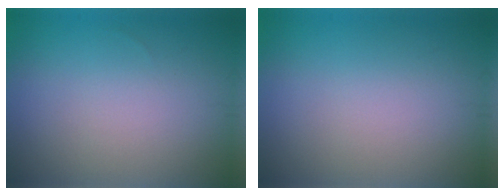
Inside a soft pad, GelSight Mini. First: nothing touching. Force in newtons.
{"total": 0.0}